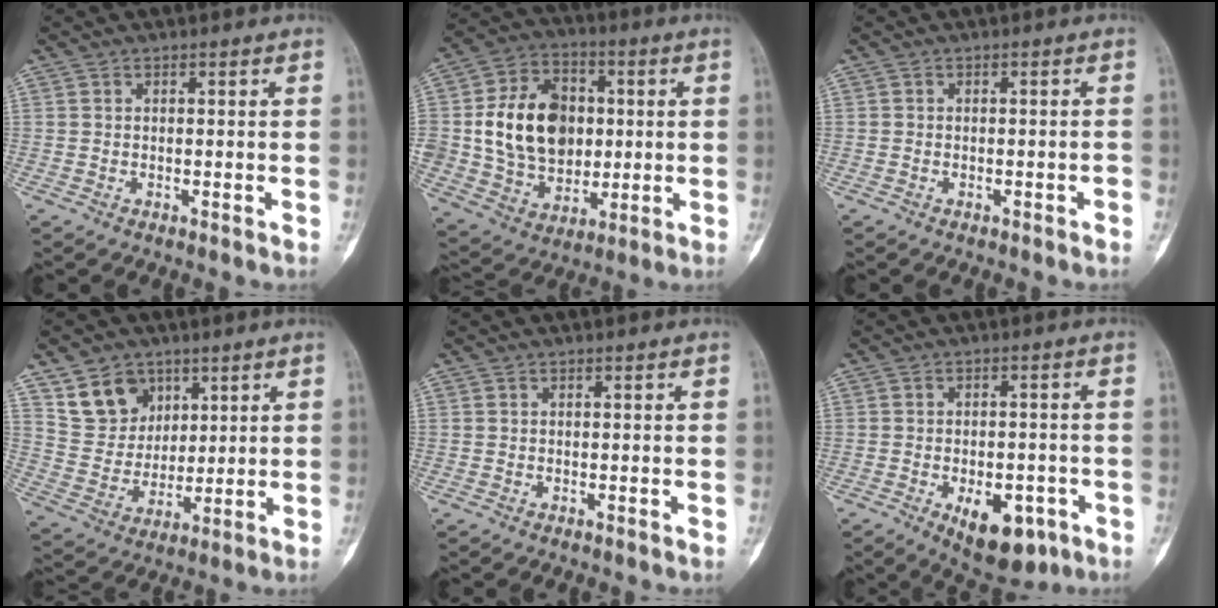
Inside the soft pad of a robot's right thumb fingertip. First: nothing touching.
{"total": 19.3, "force": [1.5, 14.6, 12.5], "torque": [-0.185, 0.010, 0.037]}
{"total": 1.0, "force": [-0.7, 0.4, 0.7], "torque": [-0.014, 0.010, -0.007]}
{"total": 10.7, "force": [6.2, 8.1, 3.2], "torque": [-0.026, -0.039, 0.127]}
{"total": 0.0}
{"total": 10.8, "force": [-4.5, 5.8, 7.9], "torque": [-0.093, 0.011, -0.052]}